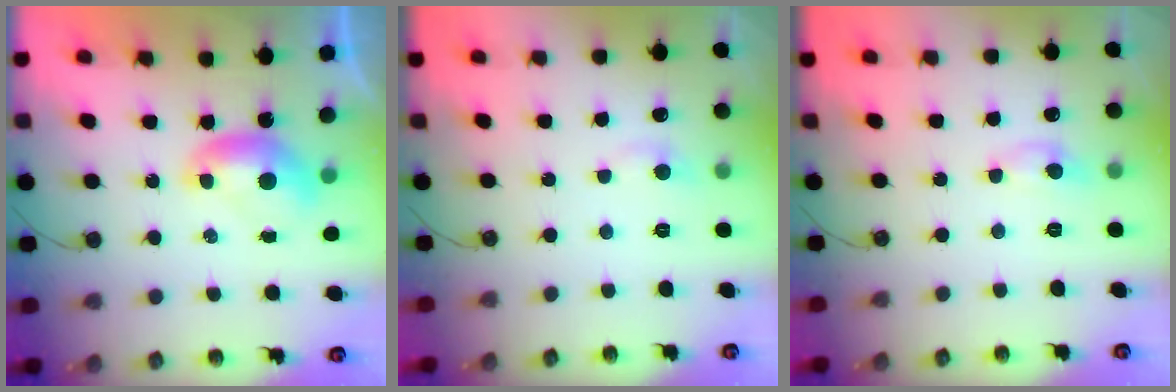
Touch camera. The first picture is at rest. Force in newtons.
{"total": 1.2, "press": 0.9, "slide": 0.8}
{"total": 1.9, "press": 1.8, "slide": 0.6}